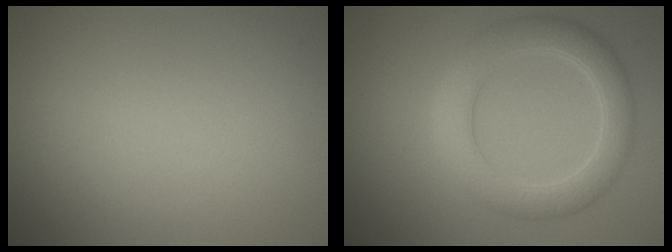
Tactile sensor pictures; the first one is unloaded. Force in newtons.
{"total": 4.8, "press": 4.8, "slide": 0.2}